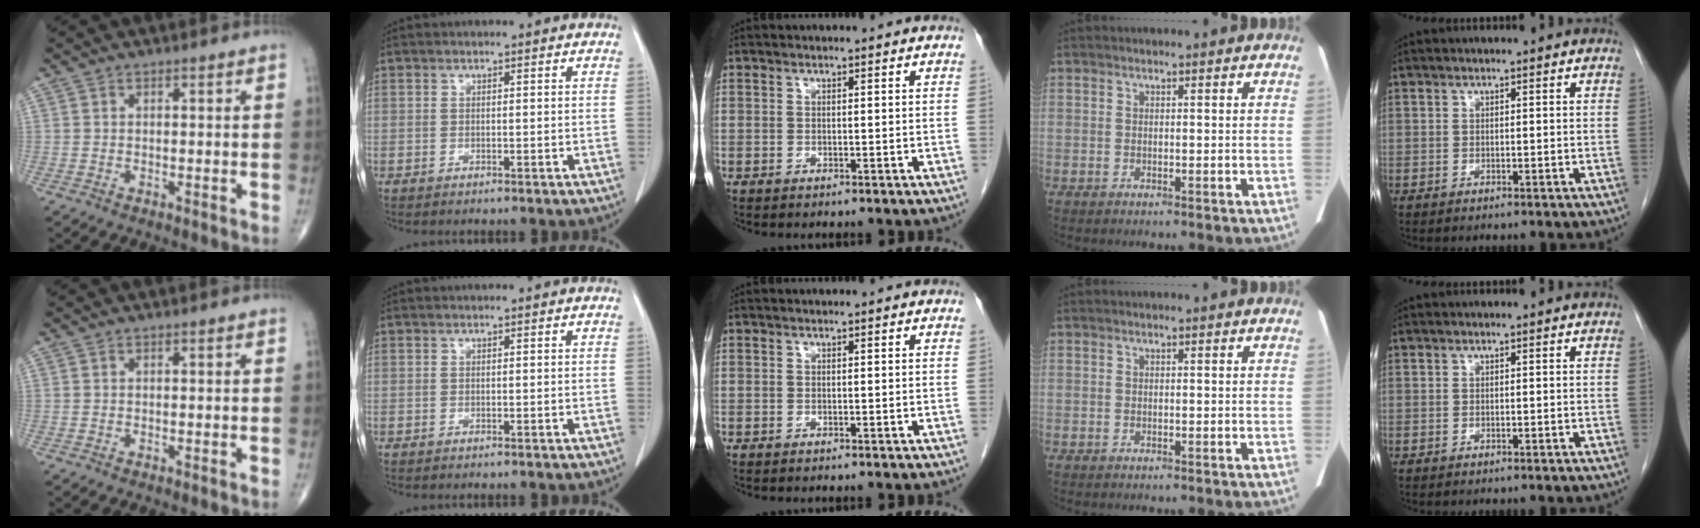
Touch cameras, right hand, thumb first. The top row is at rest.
{}